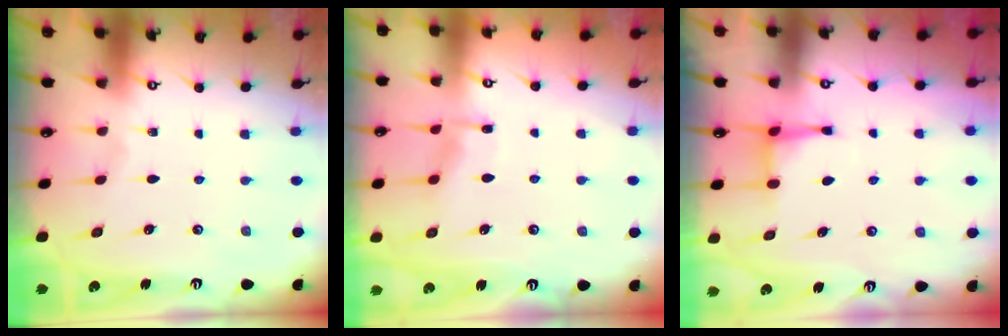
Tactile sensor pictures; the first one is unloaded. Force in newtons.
{"total": 5.8, "press": 5.7, "slide": 0.6}
{"total": 3.9, "press": 3.9, "slide": 0.6}